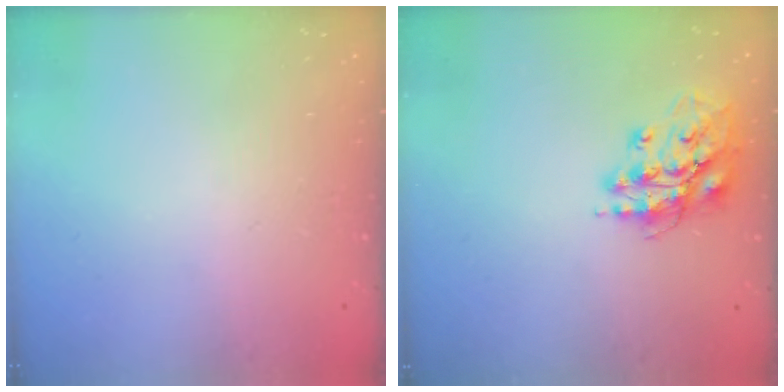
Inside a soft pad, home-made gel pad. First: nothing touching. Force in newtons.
{"total": 13.9, "press": 13.7, "slide": 2.0}